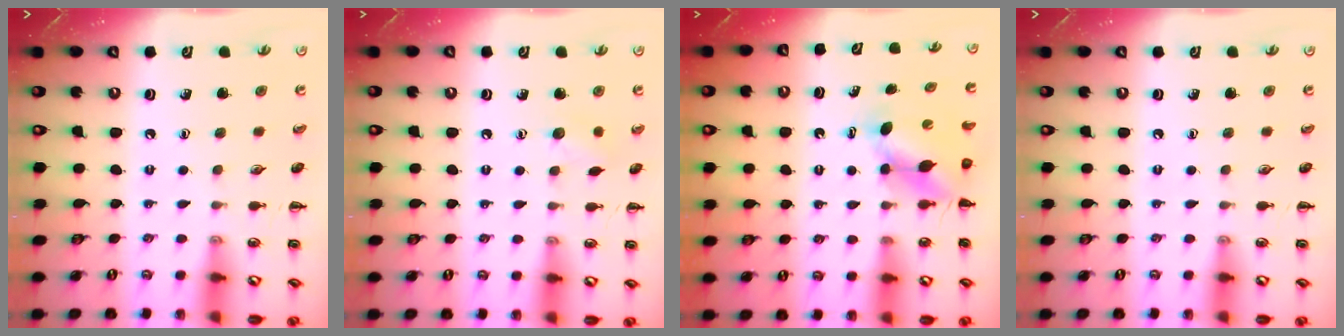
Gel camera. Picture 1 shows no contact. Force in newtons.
{"total": 5.8, "press": 5.6, "slide": 1.3}
{"total": 5.7, "press": 5.7, "slide": 0.1}
{"total": 0.0}